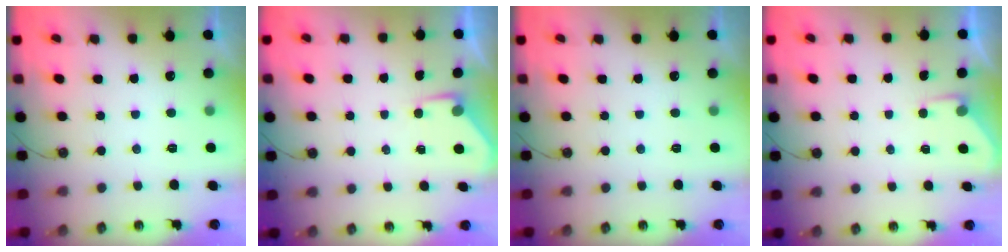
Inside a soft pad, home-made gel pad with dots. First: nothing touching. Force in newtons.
{"total": 3.5, "press": 3.5, "slide": 0.5}
{"total": 0.0}
{"total": 2.7, "press": 2.6, "slide": 0.5}